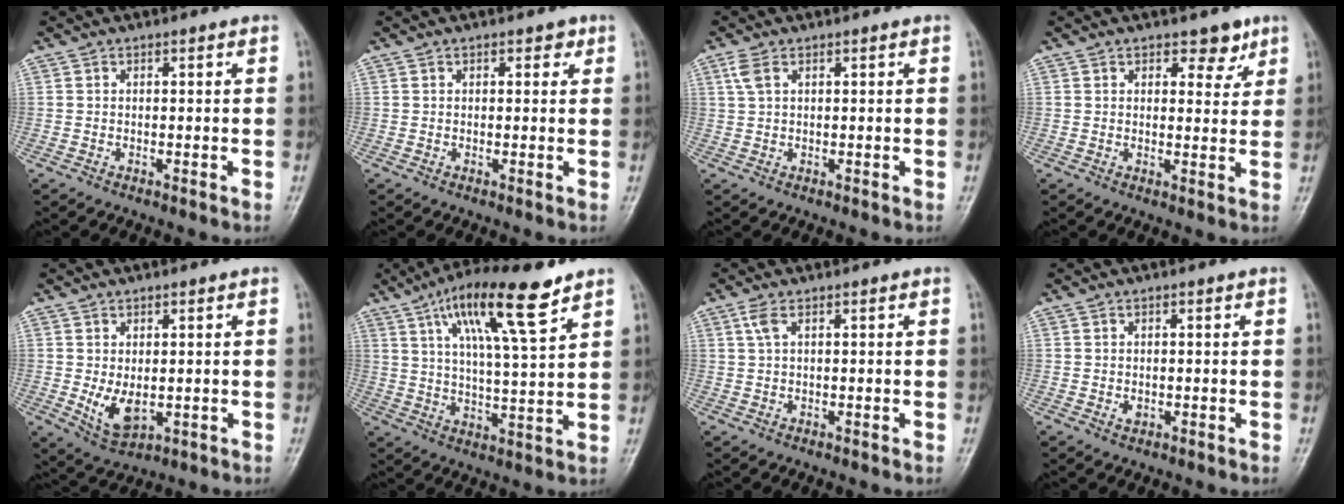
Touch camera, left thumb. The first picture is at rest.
{"total": 1.7, "force": [0.8, 1.0, 1.0], "torque": [0.002, 0.000, 0.006]}
{"total": 2.4, "force": [1.1, 1.1, 1.8], "torque": [-0.047, 0.011, 0.027]}
{"total": 4.0, "force": [2.7, 2.3, 1.9], "torque": [0.002, -0.015, 0.034]}
{"total": 5.7, "force": [-0.3, 3.3, 4.6], "torque": [-0.077, -0.014, 0.009]}
{"total": 15.3, "force": [8.9, 2.7, 12.2], "torque": [-0.204, -0.027, 0.154]}
{"total": 1.9, "force": [0.8, 0.5, 1.7], "torque": [-0.049, 0.013, 0.022]}
{"total": 1.0, "force": [-0.1, 0.8, 0.7], "torque": [-0.006, 0.000, -0.001]}